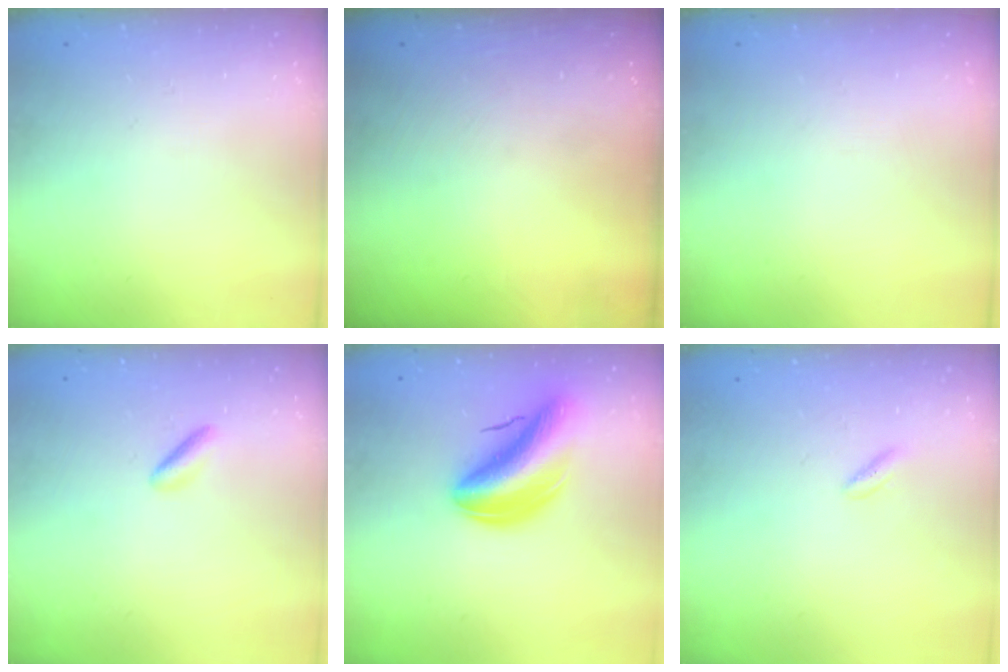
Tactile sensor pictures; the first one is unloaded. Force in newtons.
{"total": 0.0}
{"total": 0.0}
{"total": 1.9, "press": 1.7, "slide": 0.7}
{"total": 12.3, "press": 11.7, "slide": 3.8}
{"total": 1.4, "press": 1.3, "slide": 0.6}